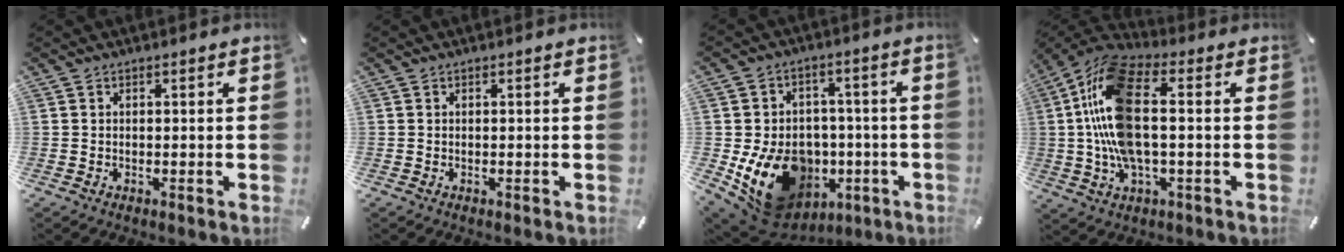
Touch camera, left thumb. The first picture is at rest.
{"total": 0.0}
{"total": 17.3, "force": [-4.6, 13.9, 9.2], "torque": [-0.172, 0.012, -0.061]}
{"total": 17.8, "force": [0.8, 8.3, 15.7], "torque": [-0.339, -0.005, 0.010]}